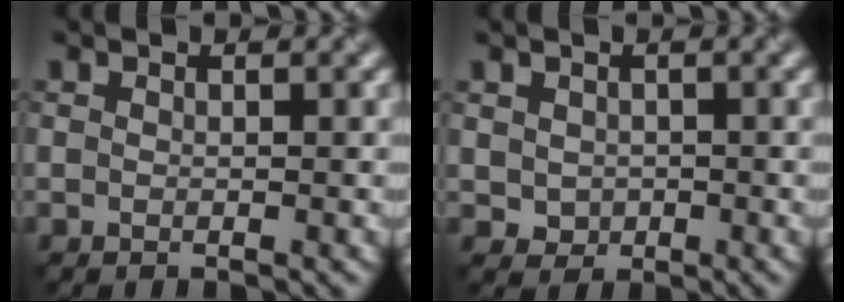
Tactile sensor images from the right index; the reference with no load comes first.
{"total": 1.7, "force": [0.0, 1.5, 0.7], "torque": [-0.014, -0.005, 0.002]}